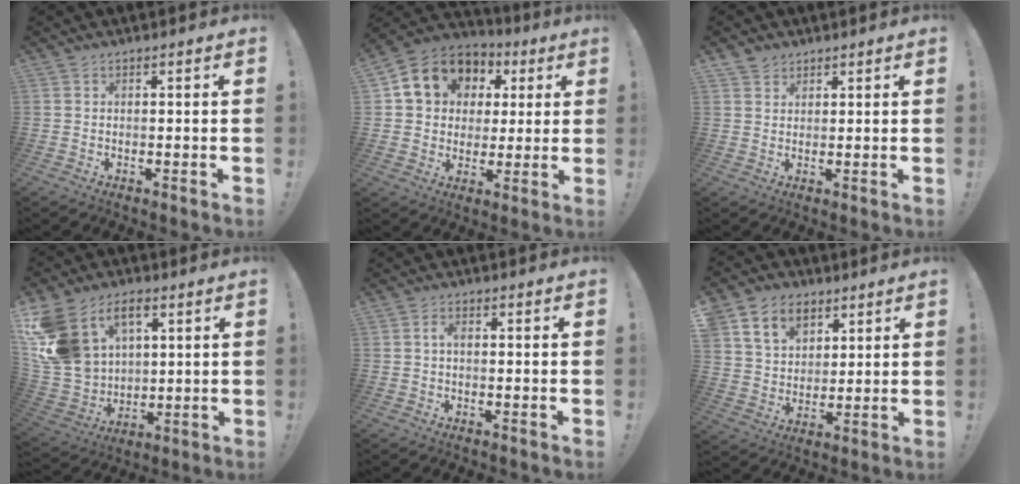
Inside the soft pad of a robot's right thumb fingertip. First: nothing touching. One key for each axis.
{"total": 13.4, "fx": 4.9, "fy": 11.2, "fz": 5.3, "tx": -0.075, "ty": -0.019, "tz": 0.103}
{"total": 1.8, "fx": 1.5, "fy": 1.0, "fz": 0.4, "tx": -0.010, "ty": -0.005, "tz": 0.027}
{"total": 18.0, "fx": 8.1, "fy": 12.8, "fz": 9.8, "tx": -0.219, "ty": -0.038, "tz": 0.158}
{"total": 2.0, "fx": -0.3, "fy": 0.9, "fz": 1.8, "tx": -0.035, "ty": 0.009, "tz": -0.007}
{"total": 12.1, "fx": 6.7, "fy": 9.0, "fz": 4.5, "tx": -0.074, "ty": -0.033, "tz": 0.134}